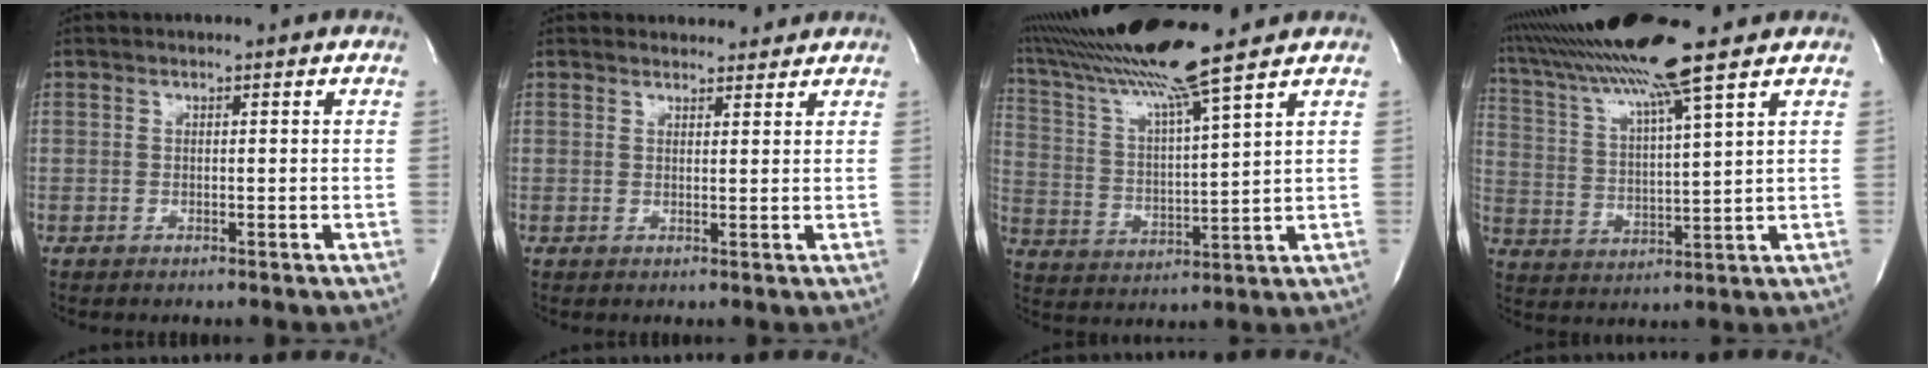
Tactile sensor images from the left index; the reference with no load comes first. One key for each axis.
{"total": 3.4, "fx": 3.2, "fy": 1.0, "fz": 0.0, "tx": -0.005, "ty": 0.009, "tz": 0.039}
{"total": 13.7, "fx": 11.3, "fy": -2.1, "fz": 7.4, "tx": -0.144, "ty": 0.005, "tz": 0.206}
{"total": 14.7, "fx": 11.6, "fy": -1.6, "fz": 8.9, "tx": -0.169, "ty": 0.016, "tz": 0.202}